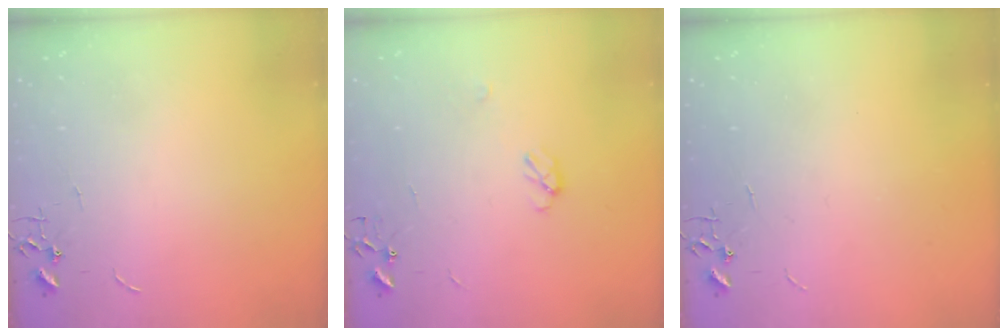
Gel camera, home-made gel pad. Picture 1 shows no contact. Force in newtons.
{"total": 3.9, "press": 3.9, "slide": 0.4}
{"total": 0.0}